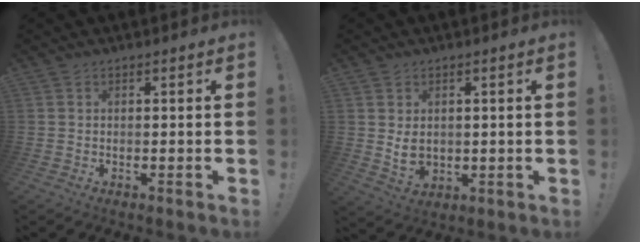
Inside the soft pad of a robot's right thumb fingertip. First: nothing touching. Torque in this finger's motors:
{"motor_torque": [0.03, -0.06, -0.13, 0.42, 0.01]}